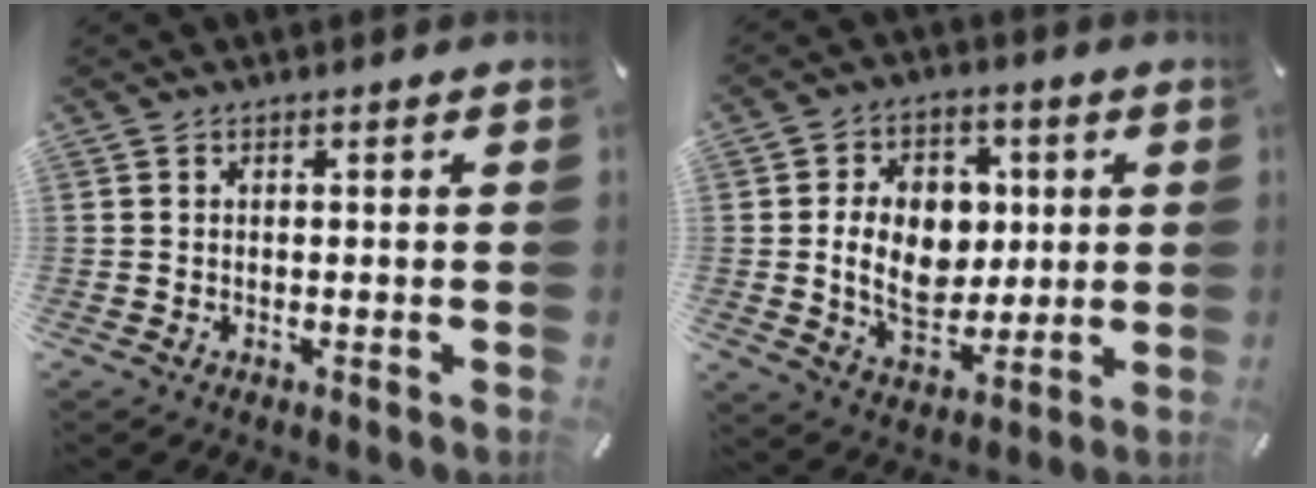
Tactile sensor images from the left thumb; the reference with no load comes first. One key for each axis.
{"total": 14.0, "fx": 0.8, "fy": 10.8, "fz": 8.9, "tx": -0.161, "ty": 0.011, "tz": 0.014}